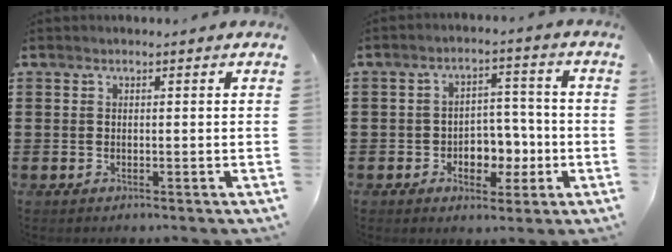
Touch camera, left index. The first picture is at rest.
{"total": 5.3, "force": [-1.6, 4.2, 2.9], "torque": [-0.053, 0.010, -0.031]}